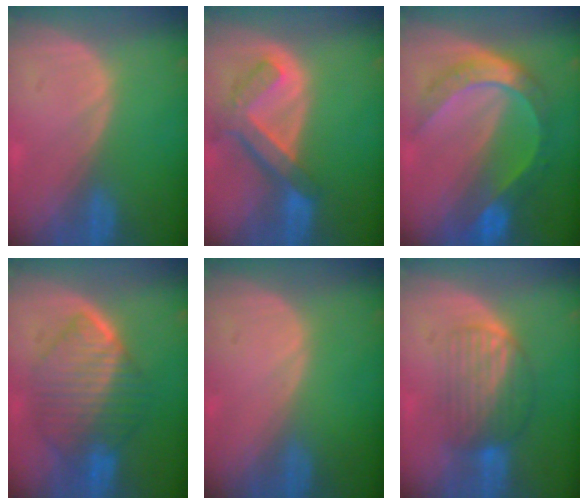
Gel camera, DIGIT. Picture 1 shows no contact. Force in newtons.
{"total": 7.6, "press": 6.6, "slide": 3.7}
{"total": 8.3, "press": 8.2, "slide": 0.8}
{"total": 9.5, "press": 9.5, "slide": 0.7}
{"total": 0.0}
{"total": 6.8, "press": 6.5, "slide": 1.9}